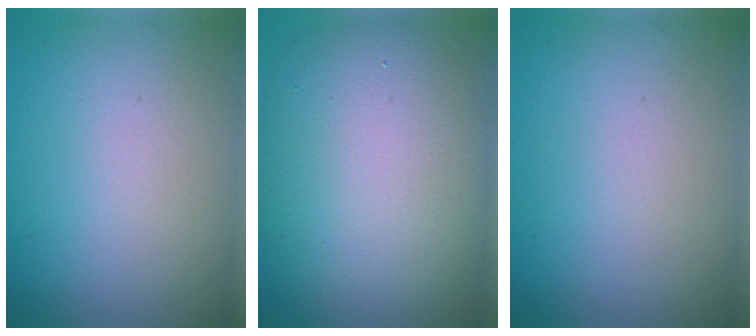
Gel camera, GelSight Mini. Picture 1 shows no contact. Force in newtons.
{"total": 12.2, "press": 12.2, "slide": 0.9}
{"total": 0.0}